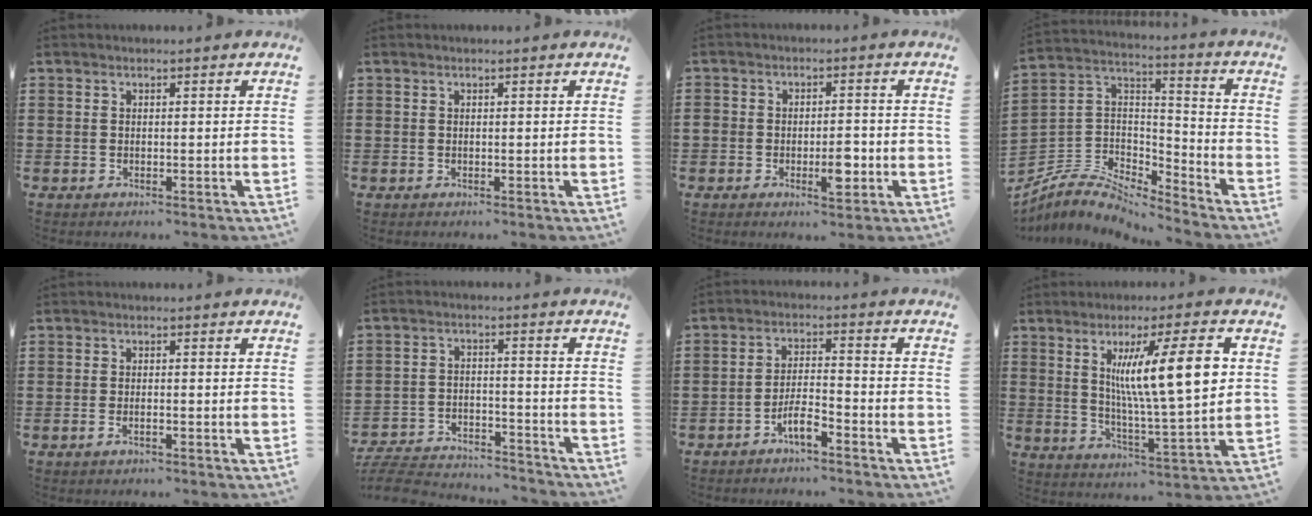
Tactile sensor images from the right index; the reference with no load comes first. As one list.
[{"total": 0.0}, {"total": 4.9, "force": [-1.8, 2.4, 3.8], "torque": [-0.072, 0.004, -0.032]}, {"total": 6.7, "force": [-5.9, 2.5, 2.2], "torque": [-0.060, 0.003, -0.121]}, {"total": 1.2, "force": [-0.8, 0.3, 0.8], "torque": [-0.018, -0.003, -0.014]}, {"total": 6.1, "force": [-5.9, 0.8, 1.3], "torque": [-0.038, 0.003, -0.120]}, {"total": 4.5, "force": [-3.3, 0.7, 3.0], "torque": [-0.073, 0.001, -0.069]}, {"total": 13.0, "force": [3.5, 1.9, 12.4], "torque": [-0.210, 0.002, 0.049]}]